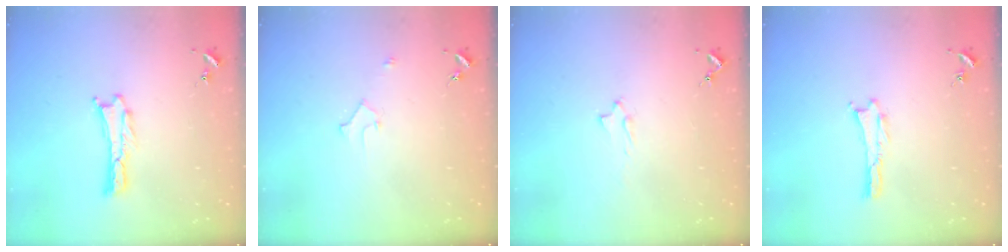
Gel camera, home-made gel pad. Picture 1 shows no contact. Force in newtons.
{"total": 2.2, "press": 2.2, "slide": 0.2}
{"total": 2.0, "press": 2.0, "slide": 0.4}
{"total": 0.0}